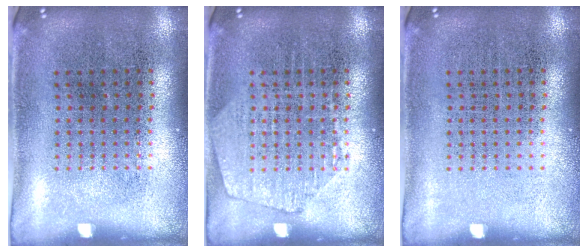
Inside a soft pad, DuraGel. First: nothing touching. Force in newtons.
{"total": 1.5, "press": 1.5, "slide": 0.3}
{"total": 0.0}